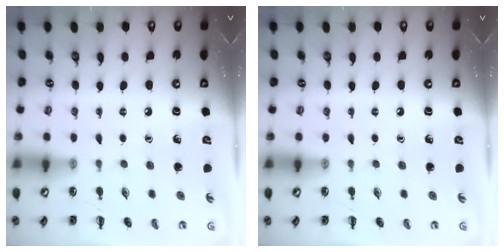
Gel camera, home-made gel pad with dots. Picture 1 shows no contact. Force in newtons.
{"total": 0.0}